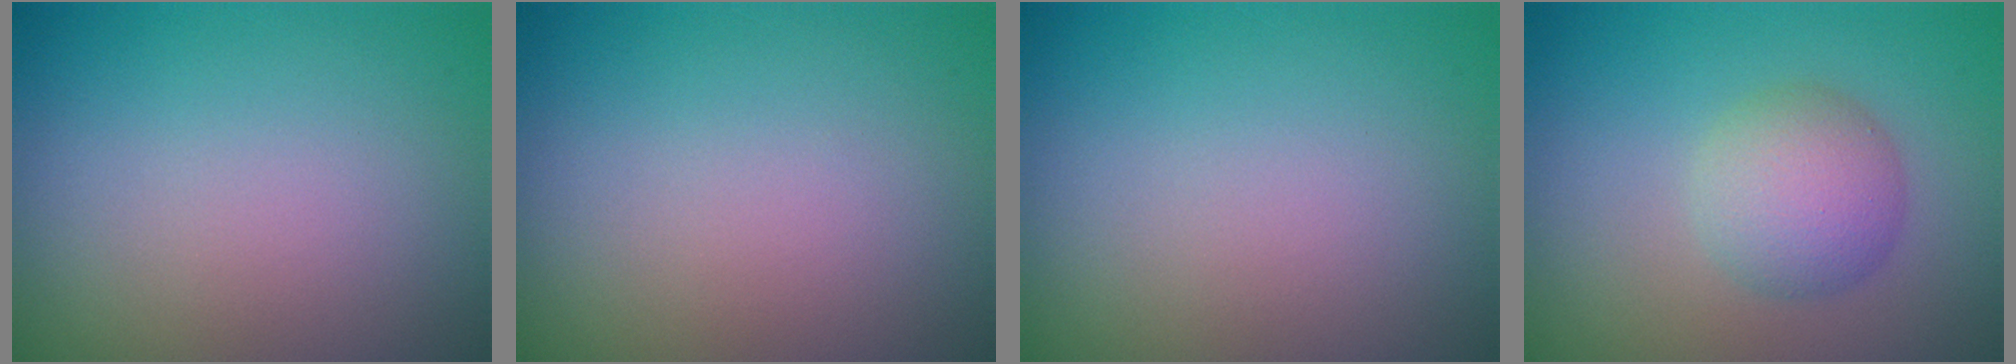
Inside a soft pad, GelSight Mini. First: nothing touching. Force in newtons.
{"total": 0.0}
{"total": 0.0}
{"total": 3.9, "press": 3.9, "slide": 0.1}